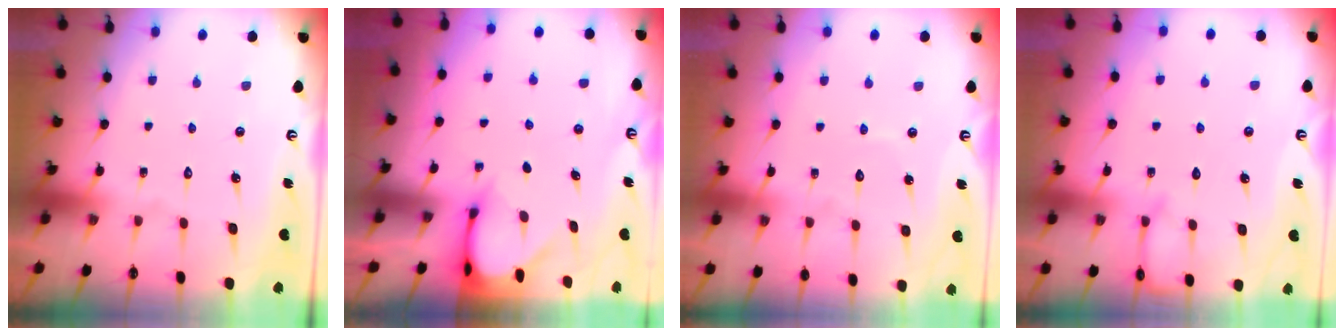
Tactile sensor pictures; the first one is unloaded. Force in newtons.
{"total": 2.9, "press": 2.9, "slide": 0.3}
{"total": 3.5, "press": 3.5, "slide": 0.2}
{"total": 4.9, "press": 4.9, "slide": 0.4}